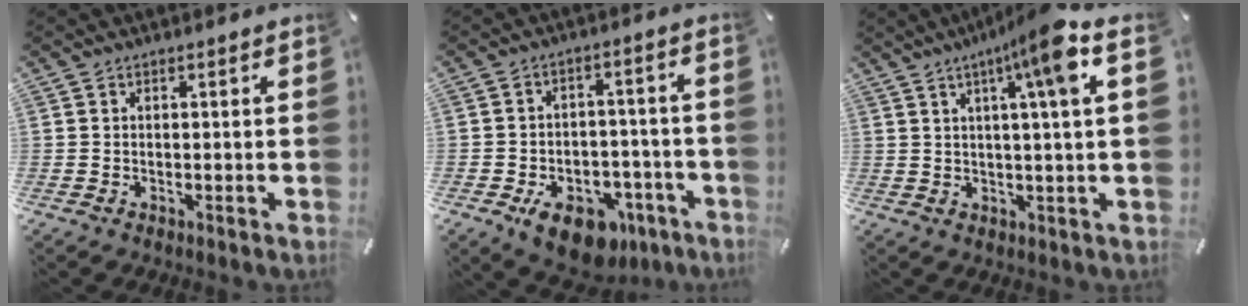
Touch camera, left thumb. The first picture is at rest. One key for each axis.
{"total": 12.1, "fx": -6.6, "fy": 7.7, "fz": 6.6, "tx": -0.080, "ty": 0.051, "tz": -0.102}
{"total": 11.1, "fx": 4.7, "fy": 0.0, "fz": 10.0, "tx": -0.164, "ty": -0.018, "tz": 0.070}